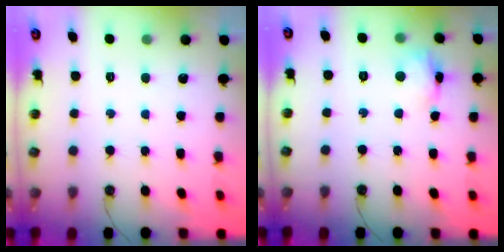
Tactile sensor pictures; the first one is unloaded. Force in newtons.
{"total": 8.0, "press": 7.9, "slide": 0.5}